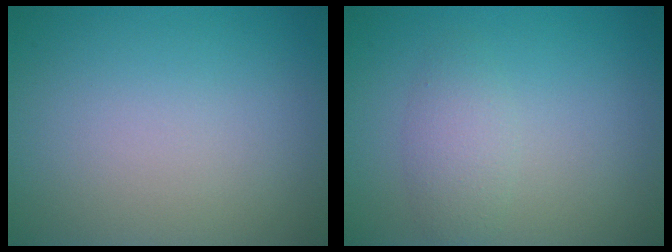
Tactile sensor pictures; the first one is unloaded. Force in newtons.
{"total": 2.1, "press": 2.1, "slide": 0.1}